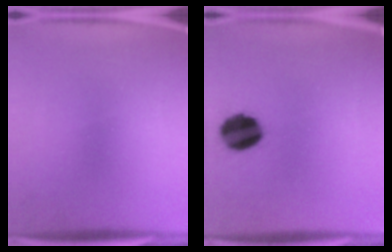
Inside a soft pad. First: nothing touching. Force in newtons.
{"total": 11.7}